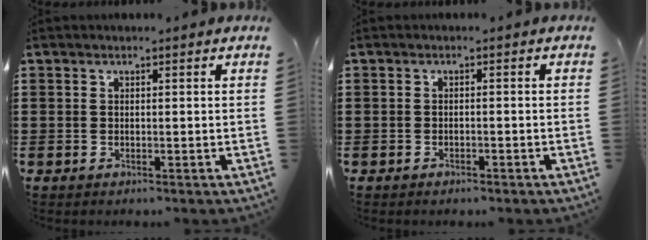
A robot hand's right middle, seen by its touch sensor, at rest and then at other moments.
{"total": 0.9, "force": [-0.8, 0.2, 0.2], "torque": [-0.007, -0.001, -0.016]}